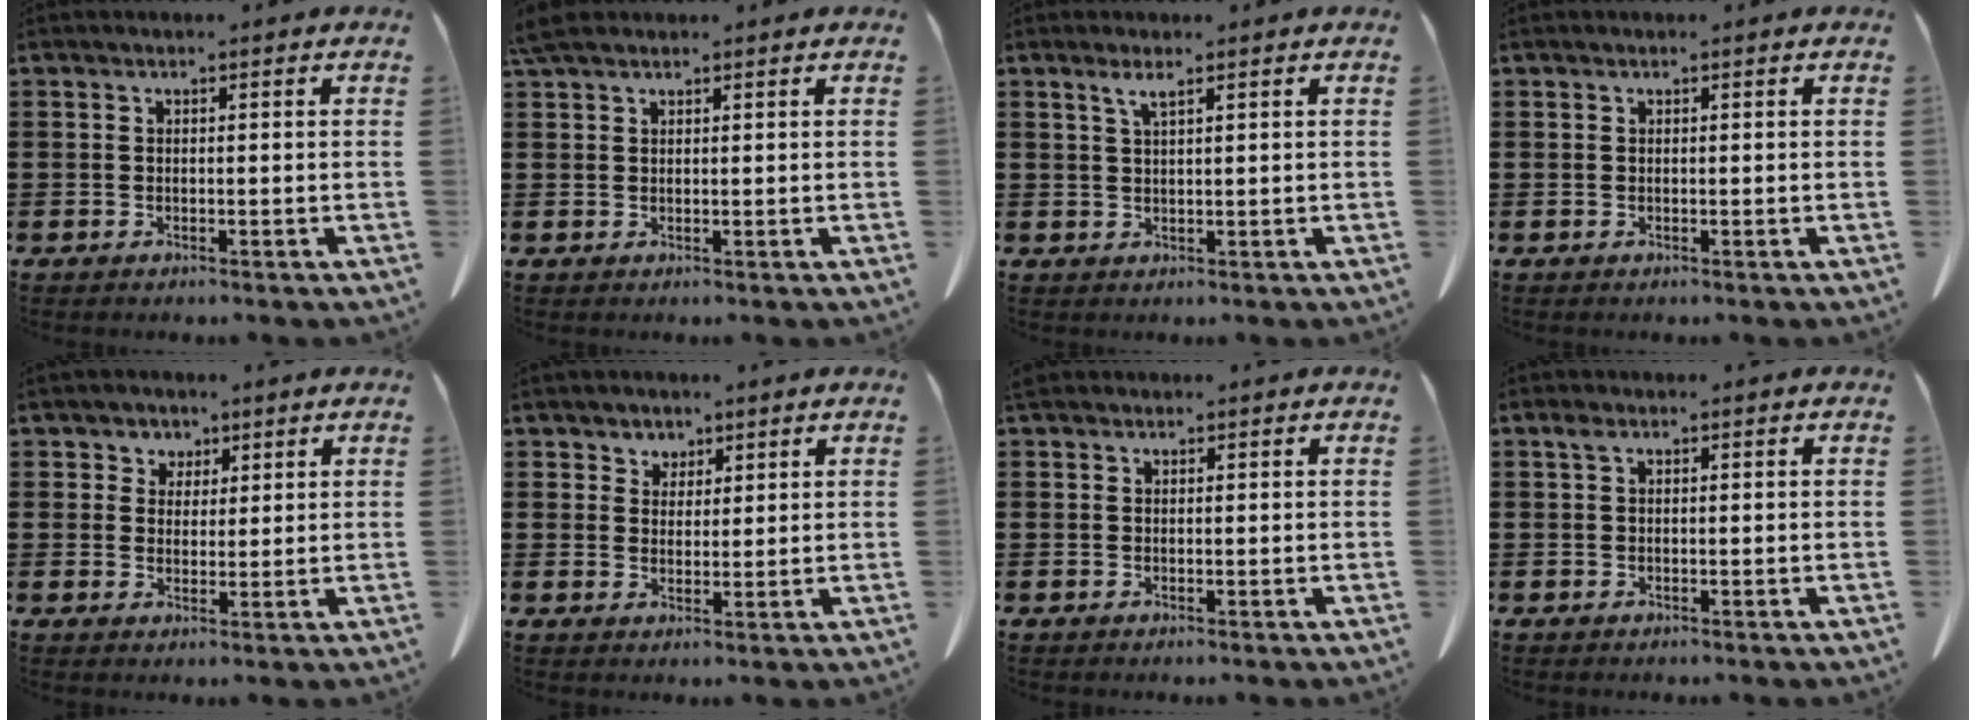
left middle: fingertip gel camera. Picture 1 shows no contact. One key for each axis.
{"total": 2.5, "fx": 2.0, "fy": 0.8, "fz": 1.3, "tx": -0.034, "ty": 0.006, "tz": 0.038}
{"total": 1.9, "fx": 1.1, "fy": 0.4, "fz": 1.5, "tx": -0.033, "ty": 0.002, "tz": 0.019}
{"total": 0.0}
{"total": 3.3, "fx": 2.1, "fy": 2.6, "fz": 0.1, "tx": -0.011, "ty": 0.008, "tz": 0.035}
{"total": 3.0, "fx": 2.2, "fy": 2.0, "fz": 0.0, "tx": -0.005, "ty": 0.003, "tz": 0.040}
{"total": 0.7, "fx": 0.6, "fy": 0.3, "fz": 0.2, "tx": -0.008, "ty": 0.003, "tz": 0.012}
{"total": 1.1, "fx": 0.4, "fy": 0.6, "fz": 0.8, "tx": -0.020, "ty": 0.006, "tz": 0.006}